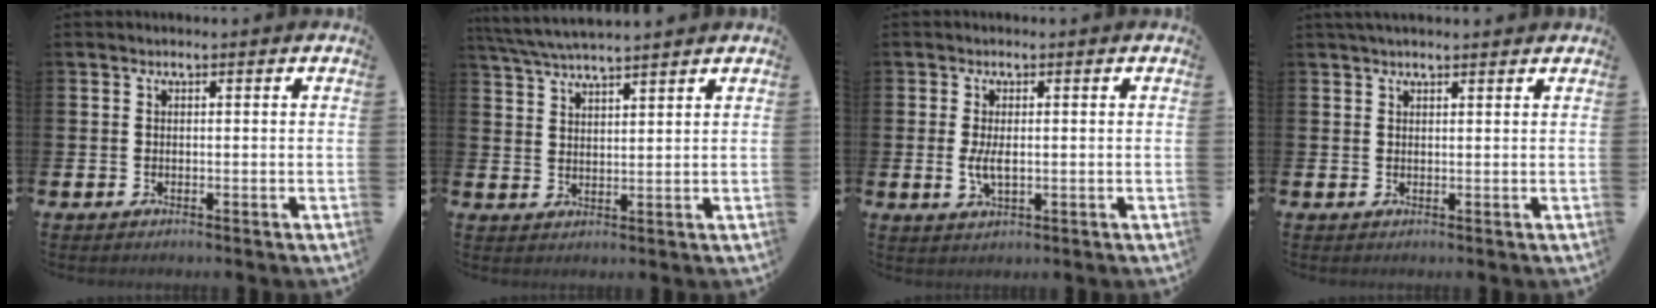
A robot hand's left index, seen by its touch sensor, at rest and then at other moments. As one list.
[{"total": 4.9, "force": [4.7, 0.0, 1.4], "torque": [-0.047, -0.015, 0.086]}, {"total": 2.9, "force": [0.1, 1.3, 2.6], "torque": [-0.045, 0.001, -0.001]}, {"total": 1.7, "force": [1.6, 0.2, 0.6], "torque": [-0.011, 0.002, 0.028]}]